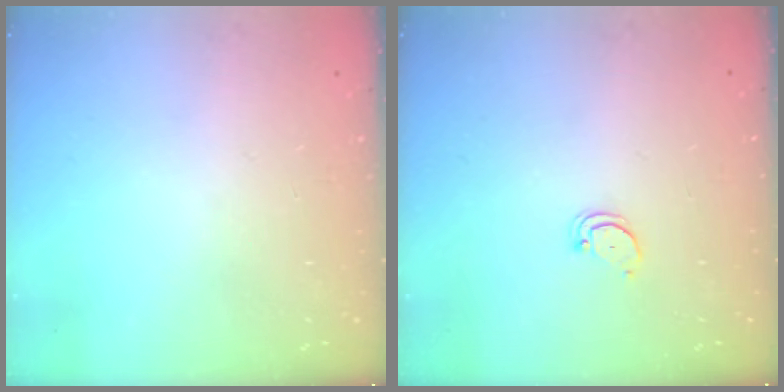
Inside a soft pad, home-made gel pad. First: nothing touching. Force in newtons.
{"total": 2.5, "press": 2.5, "slide": 0.2}